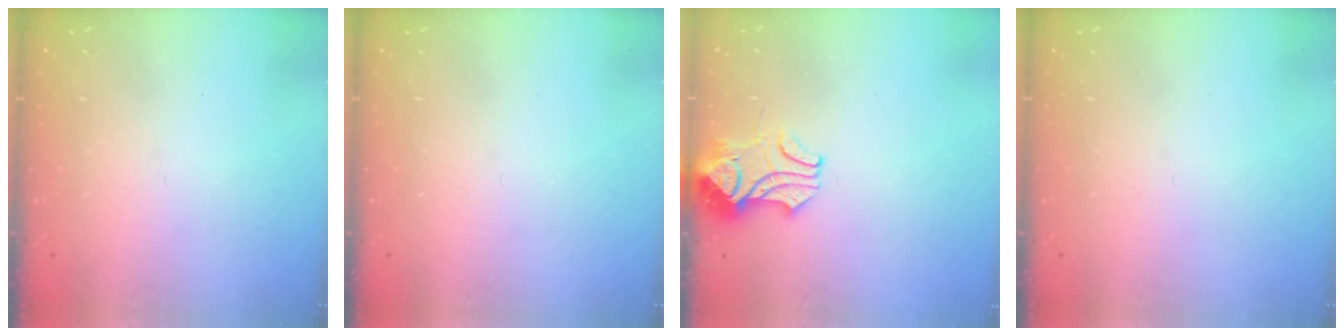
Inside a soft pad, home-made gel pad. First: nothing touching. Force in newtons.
{"total": 0.0}
{"total": 2.6, "press": 2.4, "slide": 1.0}
{"total": 0.0}